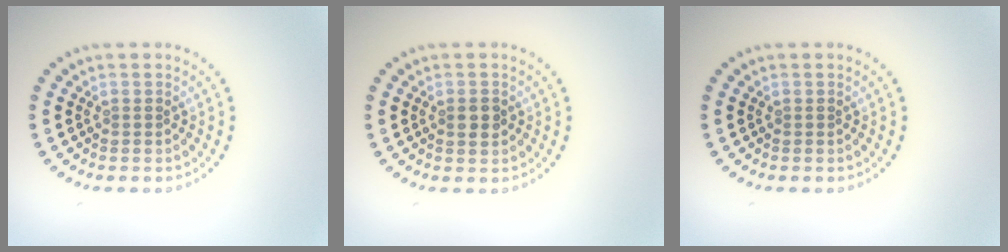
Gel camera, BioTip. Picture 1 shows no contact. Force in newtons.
{"total": 1.6, "press": 1.6, "slide": 0.2}
{"total": 0.0}